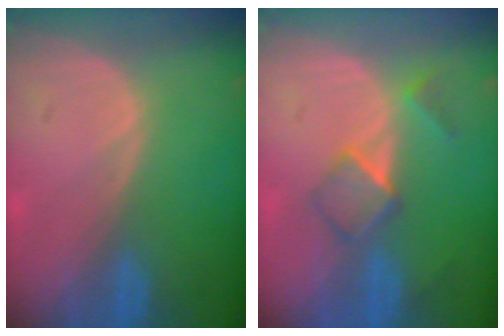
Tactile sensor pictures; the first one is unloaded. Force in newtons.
{"total": 5.2, "press": 4.6, "slide": 2.4}